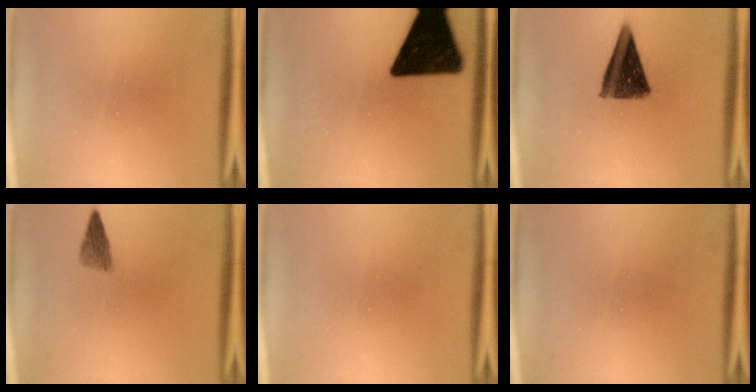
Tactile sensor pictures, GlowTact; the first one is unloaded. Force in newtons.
{"total": 17.7}
{"total": 10.4}
{"total": 2.2}
{"total": 0.0}
{"total": 0.0}